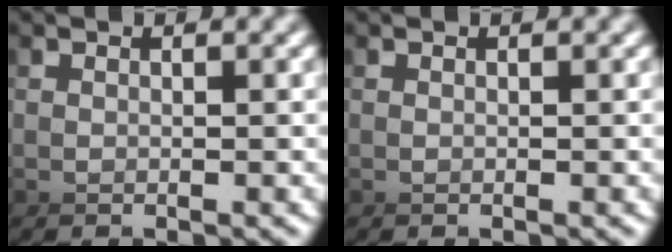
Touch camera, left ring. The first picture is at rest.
{"total": 0.0}